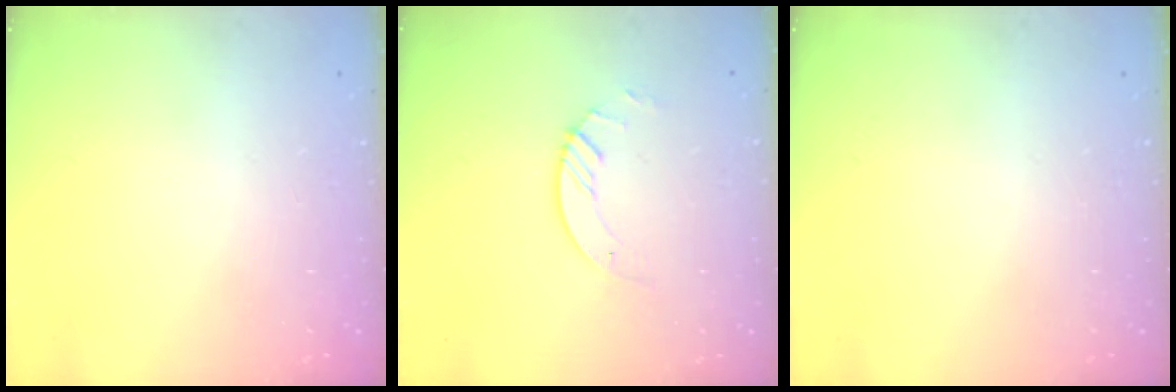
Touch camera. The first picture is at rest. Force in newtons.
{"total": 3.6, "press": 3.6, "slide": 0.4}
{"total": 0.0}